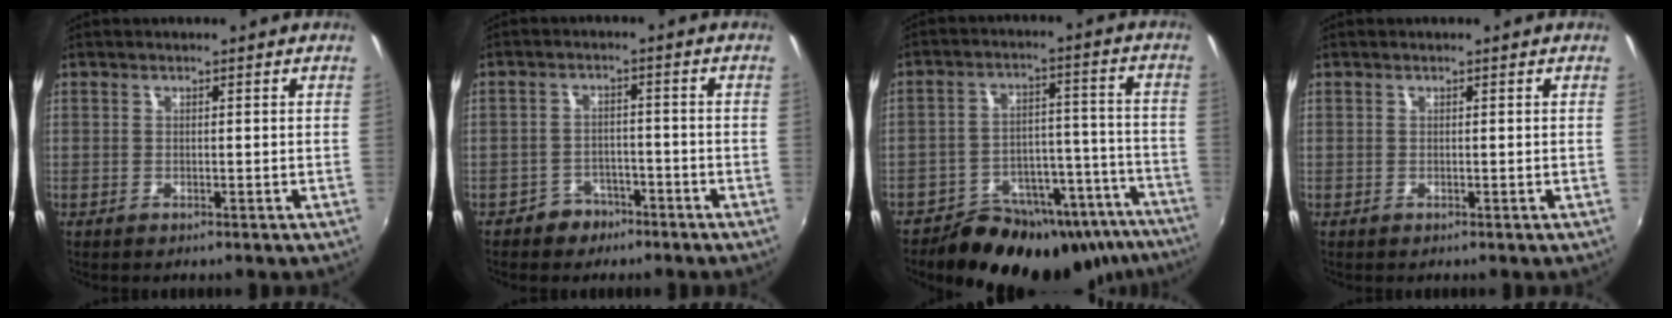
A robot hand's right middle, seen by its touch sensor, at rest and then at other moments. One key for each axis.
{"total": 4.6, "fx": -3.4, "fy": 3.1, "fz": 0.6, "tx": -0.022, "ty": 0.011, "tz": -0.050}
{"total": 25.2, "fx": -19.7, "fy": 12.0, "fz": 10.3, "tx": -0.163, "ty": 0.038, "tz": -0.238}
{"total": 0.0}